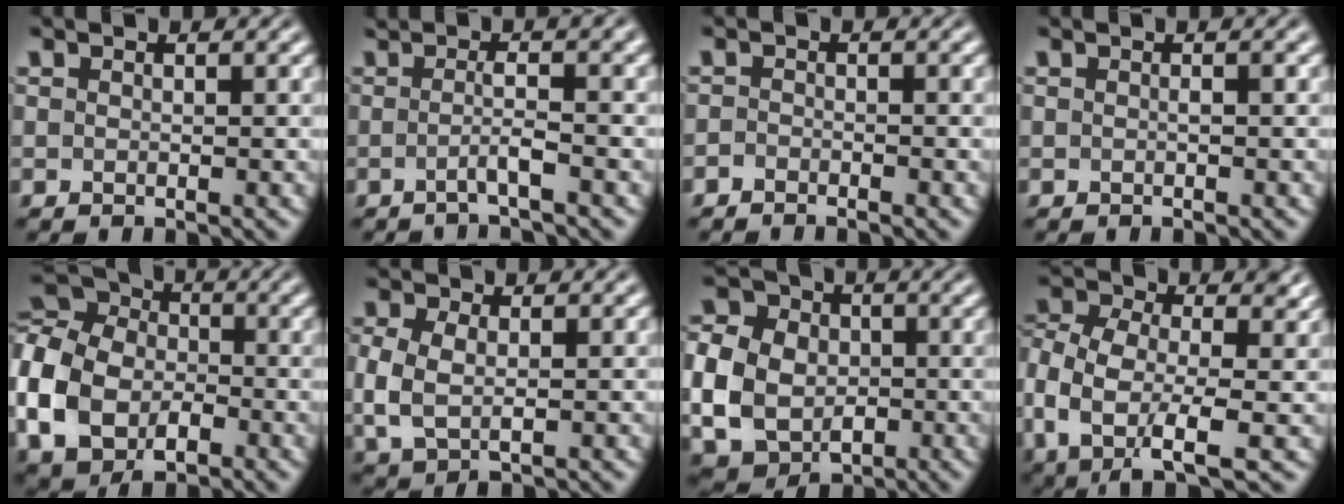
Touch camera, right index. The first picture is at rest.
{"total": 2.7, "force": [-1.2, -1.1, 2.1], "torque": [-0.027, 0.006, -0.022]}
{"total": 1.4, "force": [-1.3, -0.3, -0.2], "torque": [0.005, -0.010, -0.021]}
{"total": 0.7, "force": [-0.3, -0.2, 0.6], "torque": [-0.007, 0.004, -0.004]}
{"total": 11.8, "force": [0.3, 9.5, 7.0], "torque": [-0.139, -0.017, 0.002]}
{"total": 3.9, "force": [-0.2, 2.6, 2.9], "torque": [-0.079, -0.015, 0.011]}
{"total": 11.7, "force": [-0.8, 10.1, 5.9], "torque": [-0.136, -0.046, -0.003]}
{"total": 8.0, "force": [-0.9, 5.1, 6.1], "torque": [-0.154, -0.044, 0.000]}